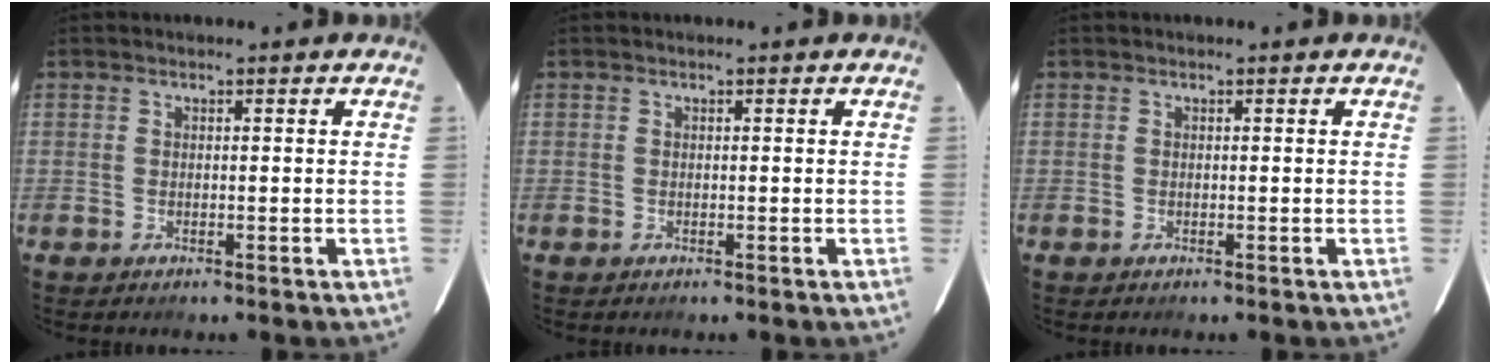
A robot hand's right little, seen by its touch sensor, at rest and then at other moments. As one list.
[{"total": 0.0}, {"total": 0.0}]